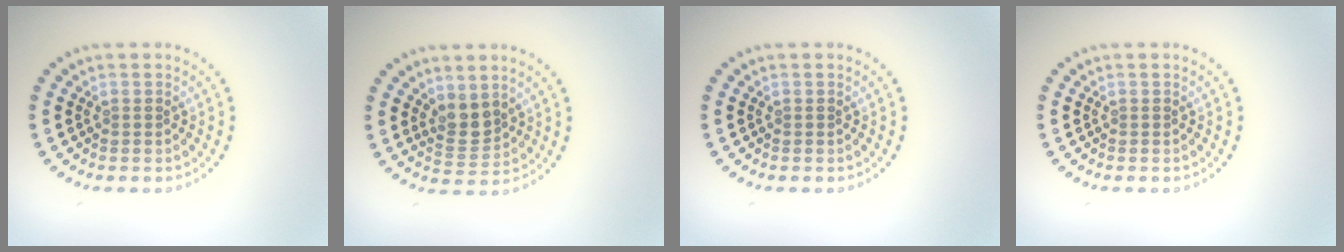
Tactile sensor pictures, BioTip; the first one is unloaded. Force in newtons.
{"total": 2.6, "press": 2.1, "slide": 1.5}
{"total": 0.0}
{"total": 0.0}